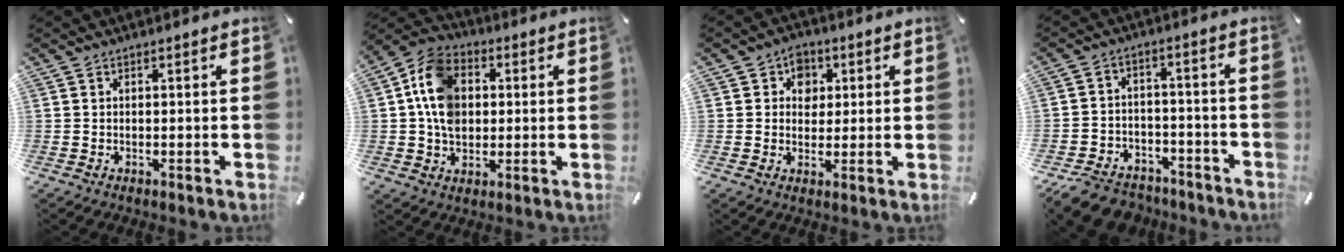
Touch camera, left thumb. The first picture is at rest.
{"total": 11.9, "force": [0.9, 9.7, 6.8], "torque": [-0.148, 0.017, 0.019]}
{"total": 5.5, "force": [1.2, 5.0, 1.9], "torque": [-0.011, 0.001, 0.014]}
{"total": 8.8, "force": [-6.9, 4.7, 2.7], "torque": [-0.049, 0.041, -0.128]}